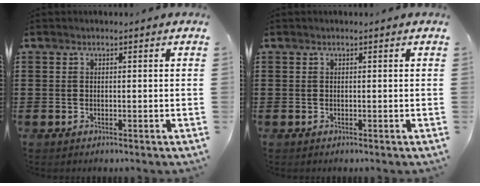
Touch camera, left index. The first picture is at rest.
{"total": 0.0}